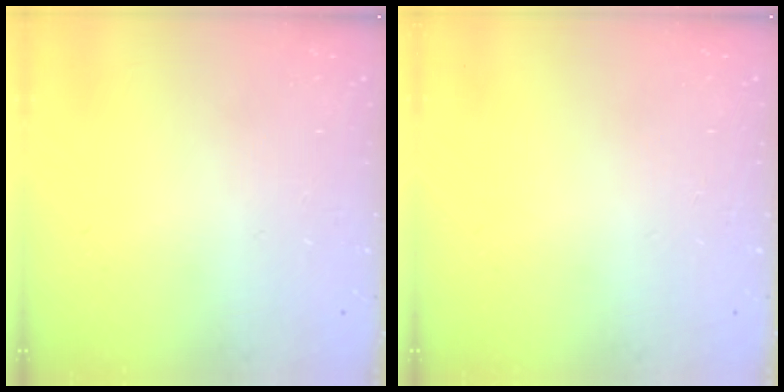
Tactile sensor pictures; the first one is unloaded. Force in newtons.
{"total": 0.0}